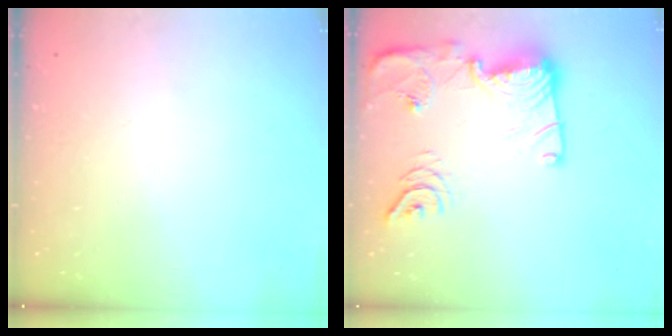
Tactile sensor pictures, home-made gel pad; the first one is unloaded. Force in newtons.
{"total": 18.6, "press": 18.6, "slide": 1.1}